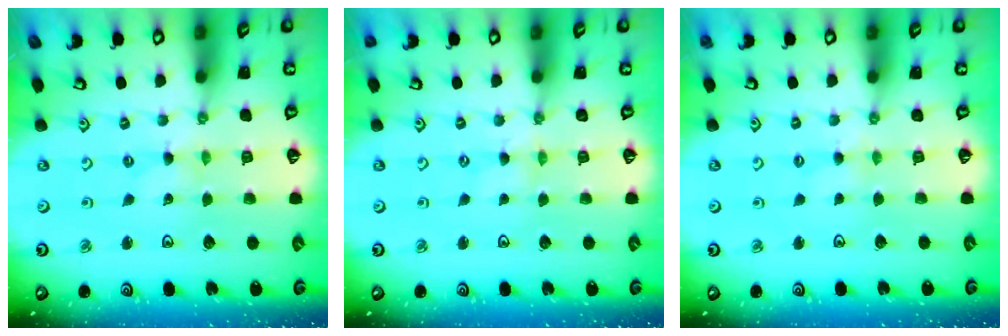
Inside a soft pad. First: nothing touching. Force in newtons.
{"total": 0.0}
{"total": 1.8, "press": 1.8, "slide": 0.4}